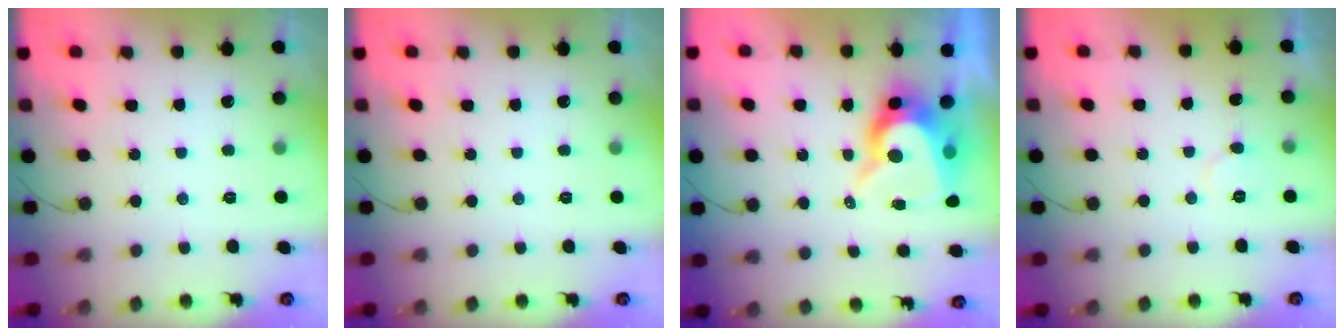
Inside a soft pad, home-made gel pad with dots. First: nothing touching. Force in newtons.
{"total": 0.0}
{"total": 10.2, "press": 10.2, "slide": 0.7}
{"total": 4.4, "press": 4.4, "slide": 0.4}